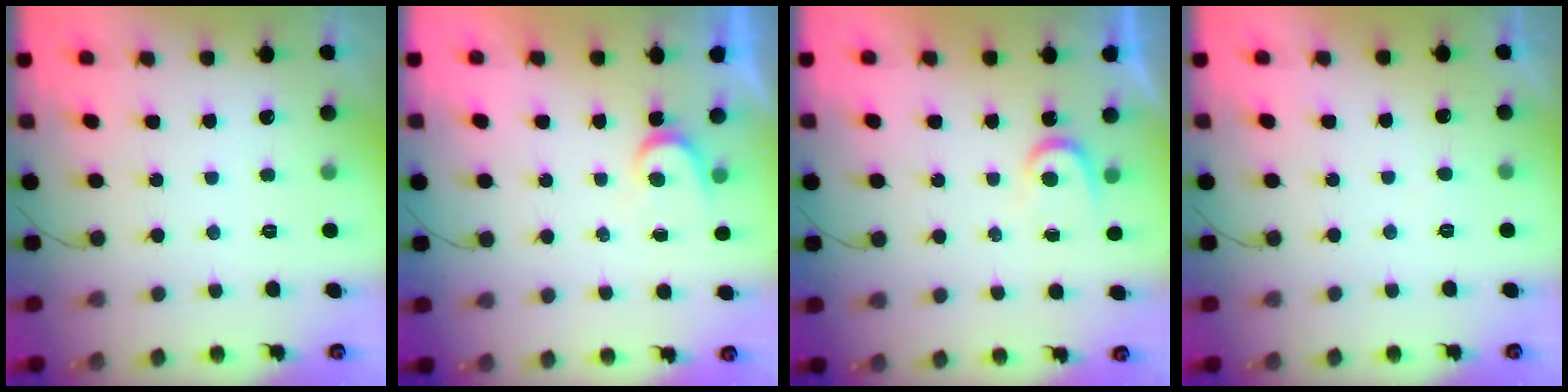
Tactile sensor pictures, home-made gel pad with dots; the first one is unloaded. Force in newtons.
{"total": 3.7, "press": 3.6, "slide": 0.4}
{"total": 4.2, "press": 4.2, "slide": 0.3}
{"total": 2.3, "press": 2.3, "slide": 0.1}